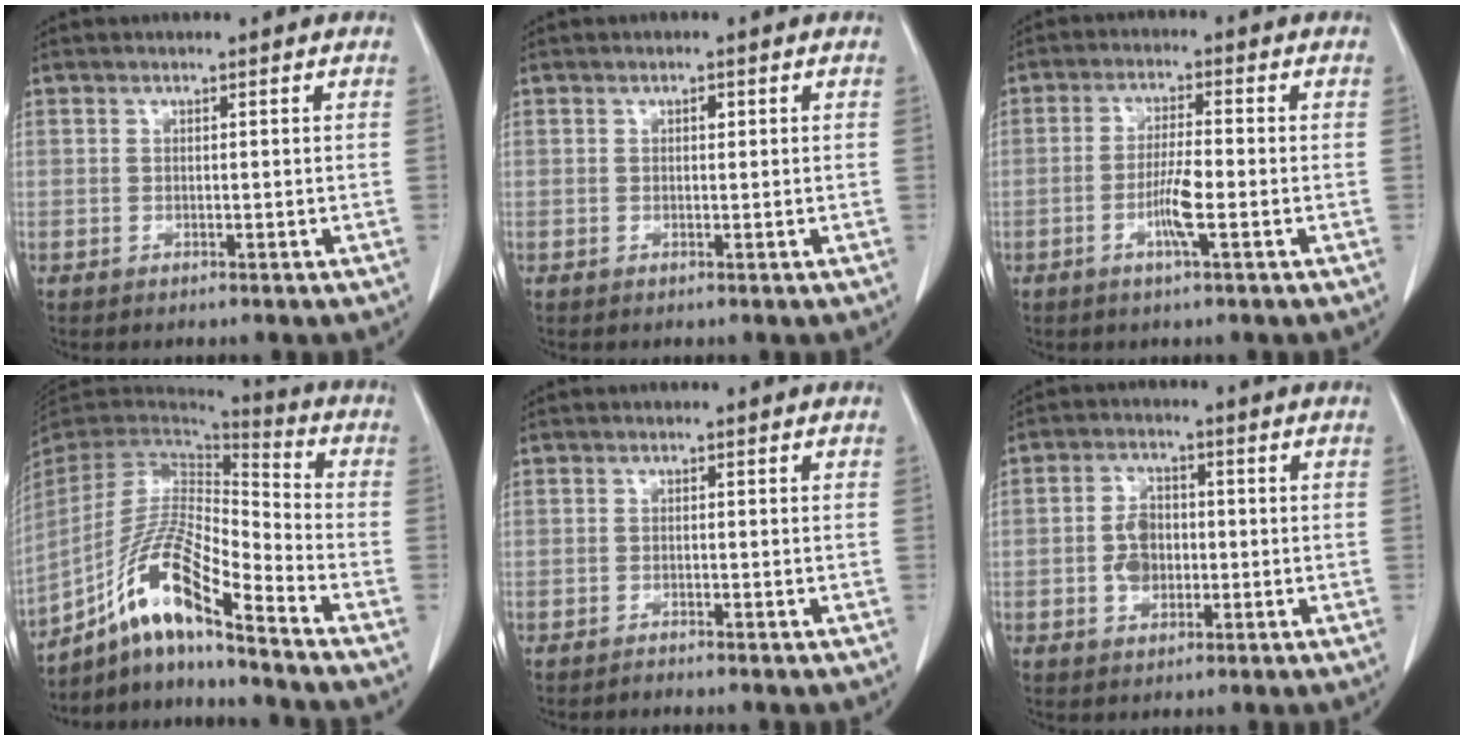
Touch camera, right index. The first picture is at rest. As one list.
[{"total": 0.7, "force": [0.2, 0.4, 0.6], "torque": [-0.010, 0.001, 0.003]}, {"total": 5.0, "force": [-1.6, 0.1, 4.7], "torque": [-0.090, -0.005, -0.031]}, {"total": 15.2, "force": [-9.8, 1.7, 11.5], "torque": [-0.230, 0.002, -0.180]}, {"total": 0.9, "force": [-0.9, -0.1, 0.2], "torque": [-0.006, 0.000, -0.014]}, {"total": 4.8, "force": [-0.6, 3.3, 3.3], "torque": [-0.066, 0.009, -0.009]}]